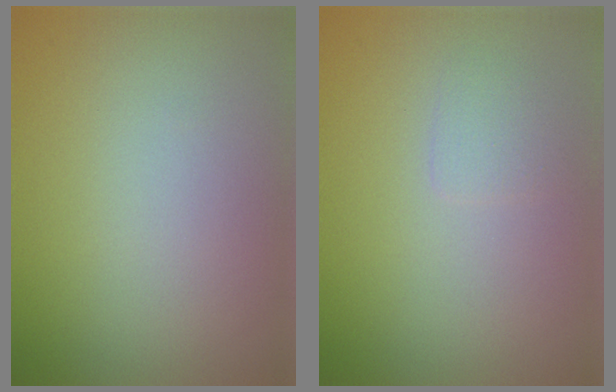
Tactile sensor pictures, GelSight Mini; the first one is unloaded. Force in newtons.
{"total": 1.1, "press": 1.1, "slide": 0.1}